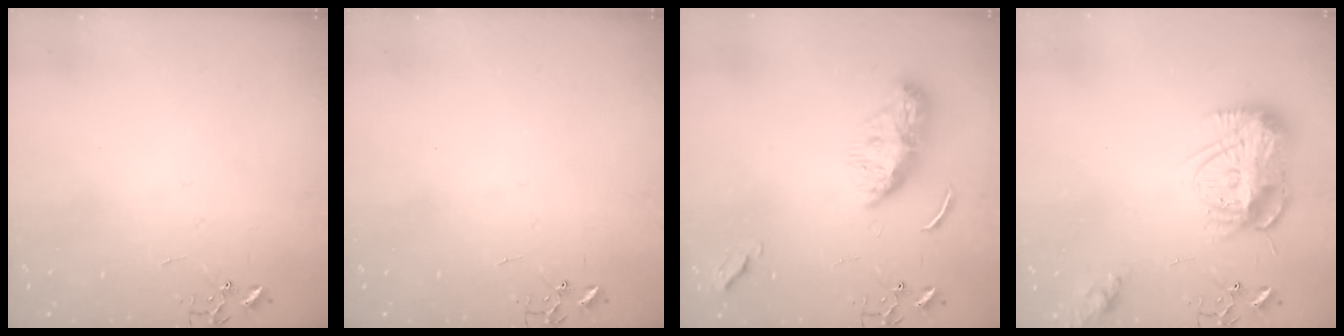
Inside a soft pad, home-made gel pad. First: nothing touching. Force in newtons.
{"total": 0.0}
{"total": 10.4, "press": 10.3, "slide": 0.7}
{"total": 15.7, "press": 15.7, "slide": 1.0}